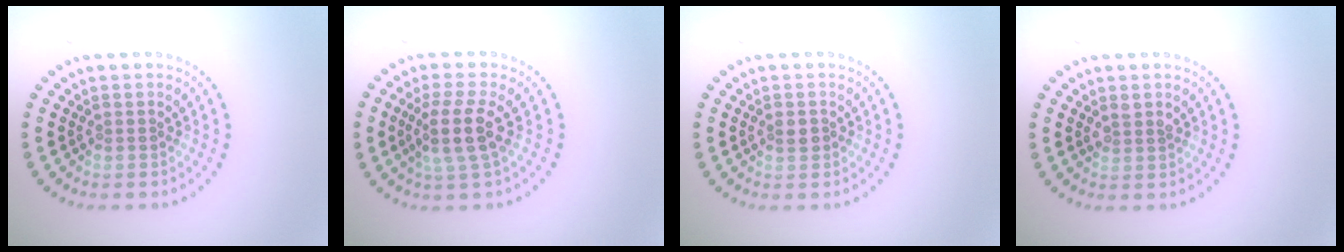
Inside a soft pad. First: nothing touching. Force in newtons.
{"total": 3.6, "press": 3.0, "slide": 1.9}
{"total": 1.1, "press": 1.1, "slide": 0.0}
{"total": 1.1, "press": 1.0, "slide": 0.4}